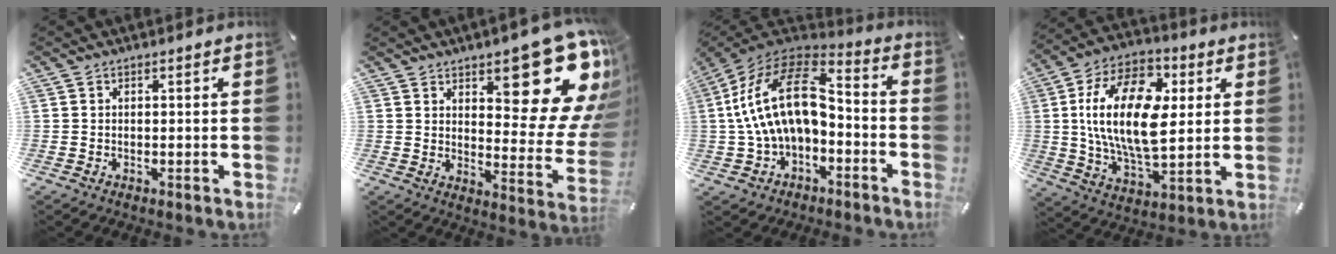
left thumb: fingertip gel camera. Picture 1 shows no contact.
{"total": 21.0, "force": [12.0, 9.3, 14.5], "torque": [-0.156, -0.108, 0.199]}
{"total": 20.5, "force": [1.3, 12.8, 15.9], "torque": [-0.326, 0.014, 0.022]}
{"total": 21.4, "force": [3.8, 12.4, 17.1], "torque": [-0.342, 0.007, 0.059]}